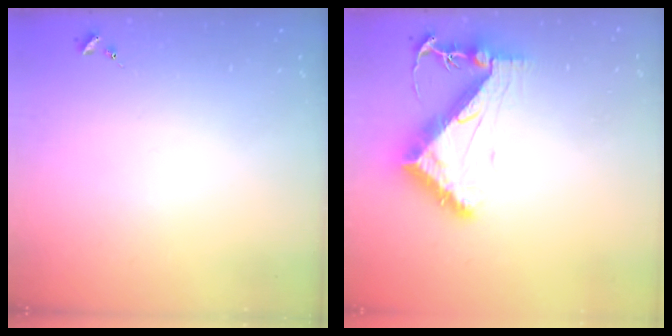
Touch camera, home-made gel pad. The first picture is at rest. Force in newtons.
{"total": 9.5, "press": 9.5, "slide": 1.1}